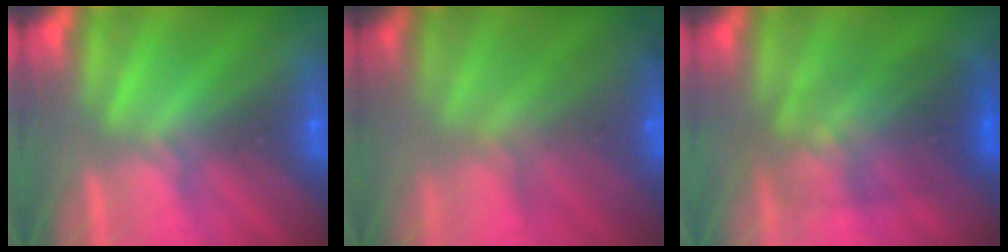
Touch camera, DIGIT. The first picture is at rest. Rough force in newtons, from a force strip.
{"total": 11.8}
{"total": 3.6}